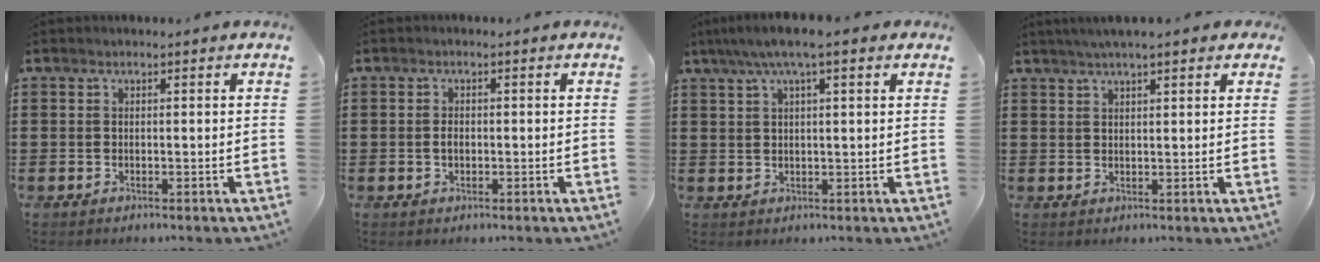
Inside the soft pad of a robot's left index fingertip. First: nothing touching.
{"total": 1.5, "force": [-0.1, 0.9, 1.2], "torque": [-0.025, 0.004, -0.004]}
{"total": 5.2, "force": [3.0, 0.8, 4.1], "torque": [-0.085, 0.007, 0.052]}
{"total": 2.8, "force": [2.3, 0.2, 1.7], "torque": [-0.039, 0.006, 0.040]}